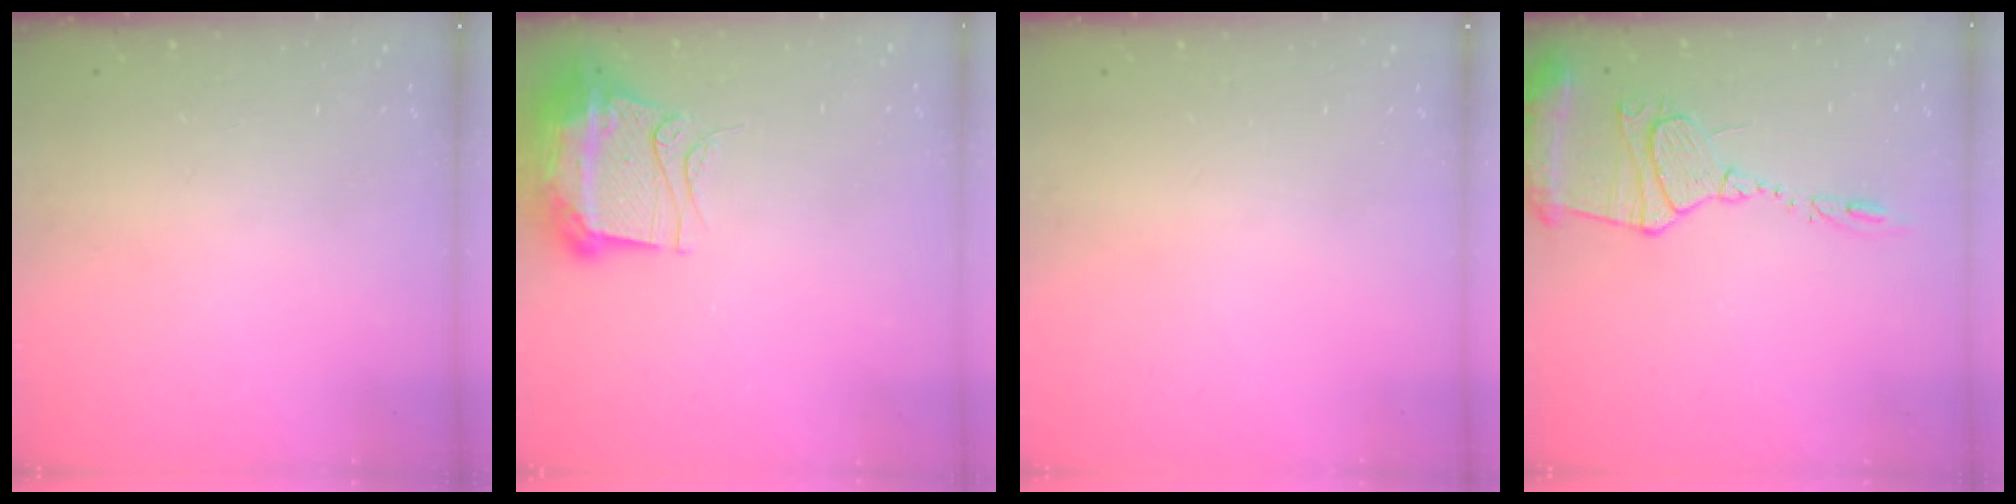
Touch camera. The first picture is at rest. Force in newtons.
{"total": 12.0, "press": 11.9, "slide": 1.1}
{"total": 0.0}
{"total": 13.7, "press": 13.6, "slide": 1.8}